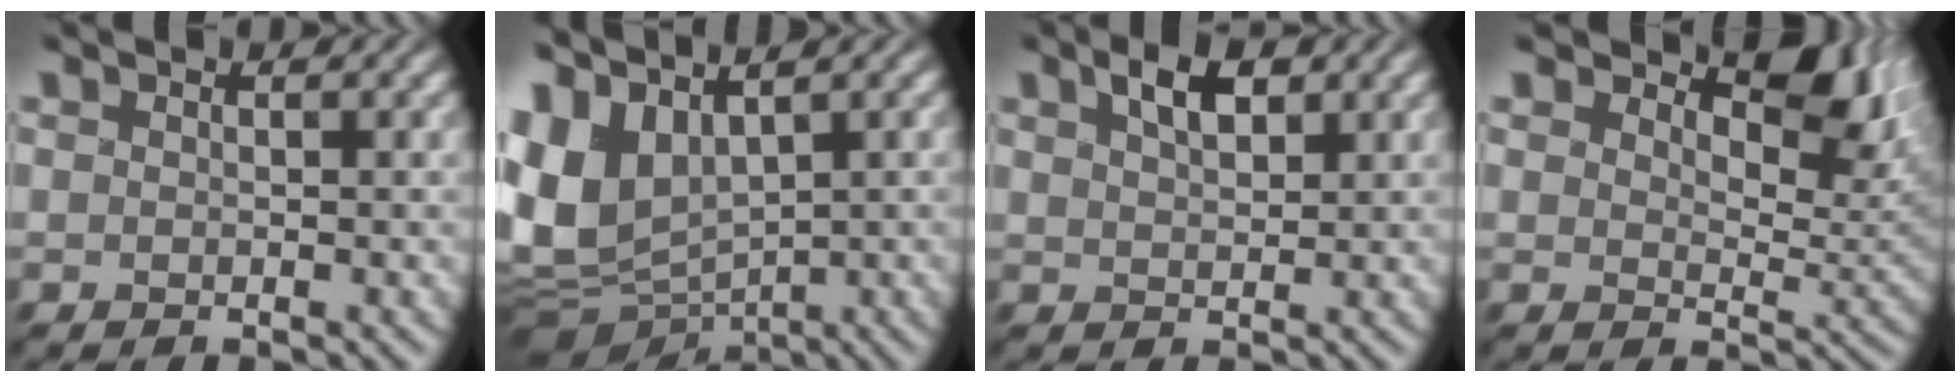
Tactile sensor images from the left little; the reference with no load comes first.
{"total": 8.8, "force": [1.8, 5.5, 6.6], "torque": [-0.165, -0.012, 0.031]}
{"total": 3.1, "force": [1.3, 1.5, 2.3], "torque": [-0.046, 0.000, 0.019]}
{"total": 7.4, "force": [4.5, 3.6, 4.5], "torque": [-0.066, -0.009, 0.069]}